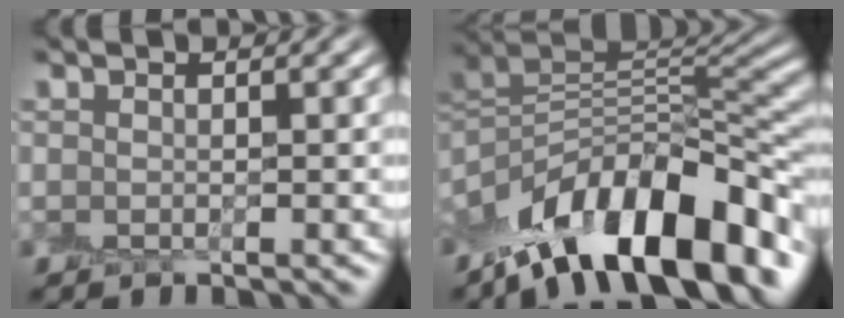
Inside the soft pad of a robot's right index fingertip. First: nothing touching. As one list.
[{"total": 14.5, "force": [-7.8, 5.5, 10.9], "torque": [-0.181, 0.028, -0.148]}]